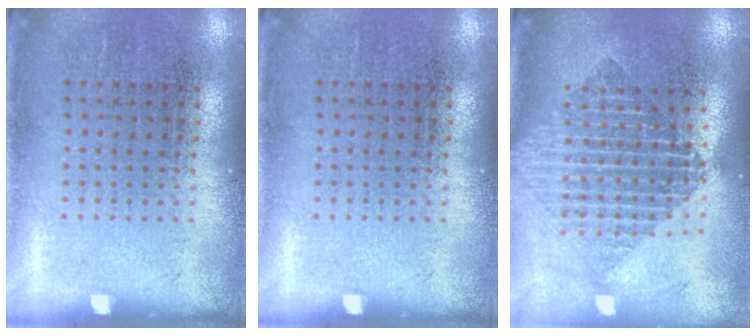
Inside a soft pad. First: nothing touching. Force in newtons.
{"total": 0.0}
{"total": 1.9, "press": 1.5, "slide": 1.1}